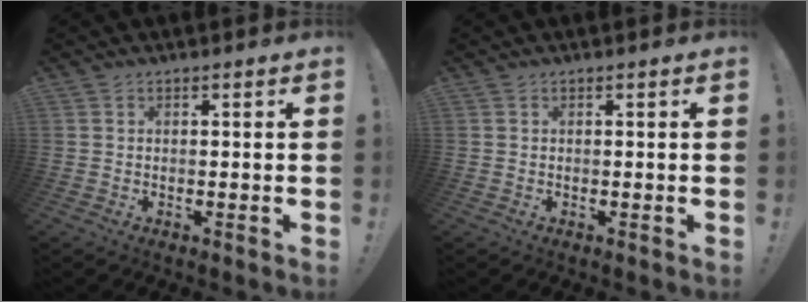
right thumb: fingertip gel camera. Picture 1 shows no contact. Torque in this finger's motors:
{"motor_torque": [0.00, 0.00, -0.03, 0.01, 0.01]}